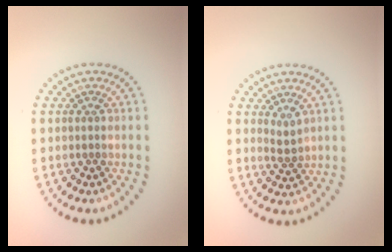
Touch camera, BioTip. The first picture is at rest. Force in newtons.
{"total": 1.2, "press": 0.9, "slide": 0.8}